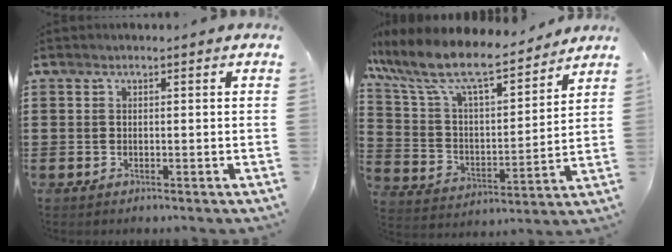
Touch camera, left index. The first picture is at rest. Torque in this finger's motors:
{"motor_torque": [1.09, -1.04, 0.62, 0.06]}